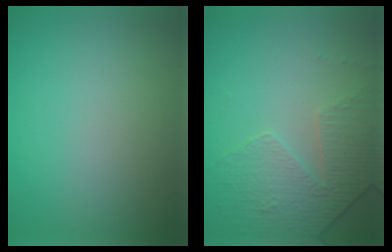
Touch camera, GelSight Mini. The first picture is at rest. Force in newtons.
{"total": 4.7, "press": 3.2, "slide": 3.4}